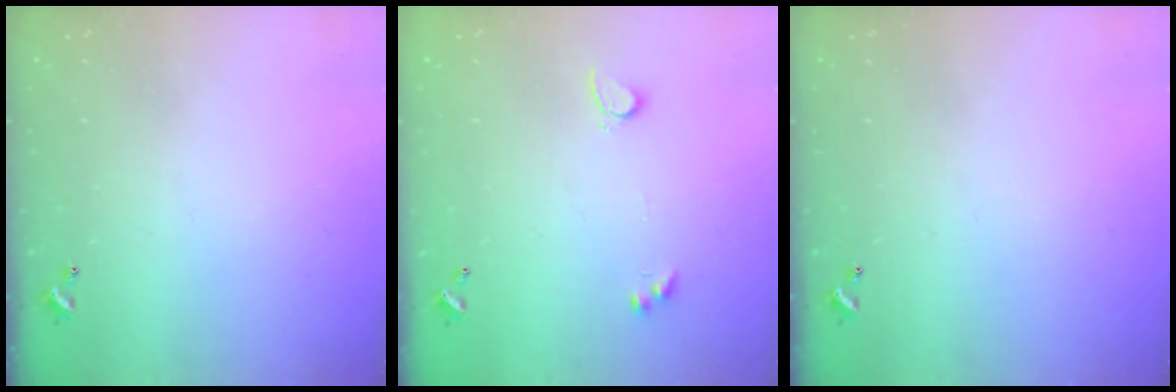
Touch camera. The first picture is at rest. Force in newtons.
{"total": 3.0, "press": 2.5, "slide": 1.6}
{"total": 0.0}